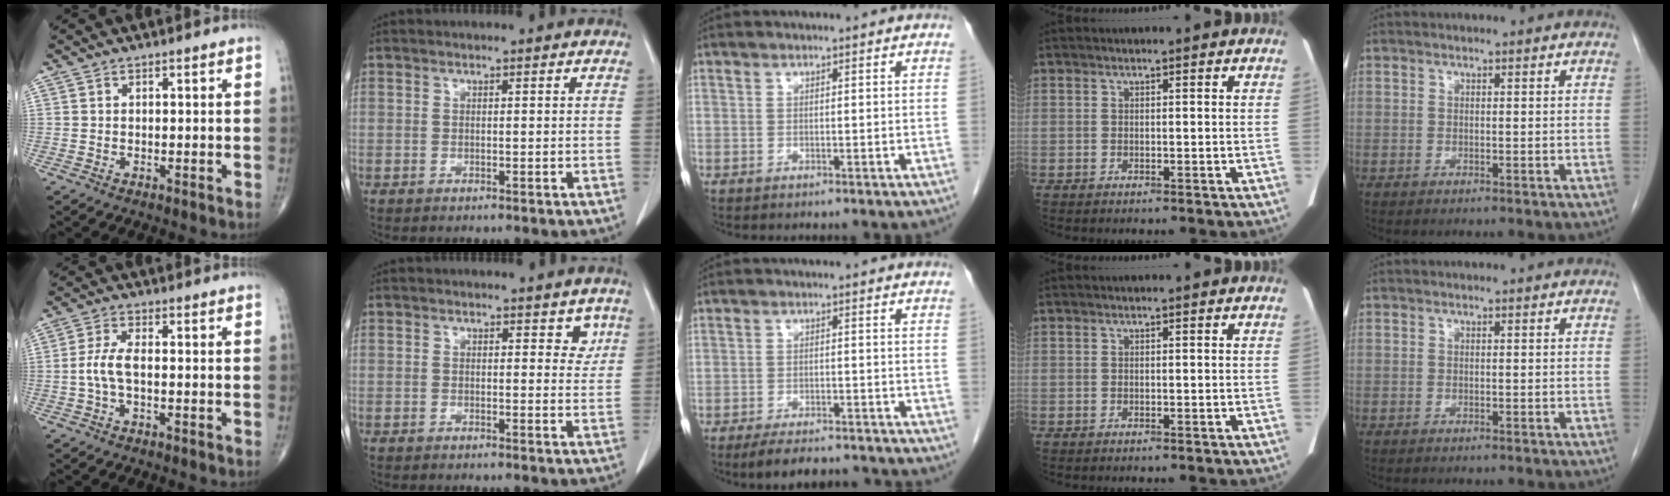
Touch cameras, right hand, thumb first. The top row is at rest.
{"thumb": {"total": 4.3, "force": [-0.7, 1.5, 4.0], "torque": [-0.097, 0.008, -0.019]}, "index": {"total": 2.5, "force": [1.5, 1.5, 1.3], "torque": [-0.002, -0.004, 0.016]}, "middle": {"total": 8.2, "force": [-7.4, 1.8, 3.0], "torque": [-0.041, -0.003, -0.105]}}